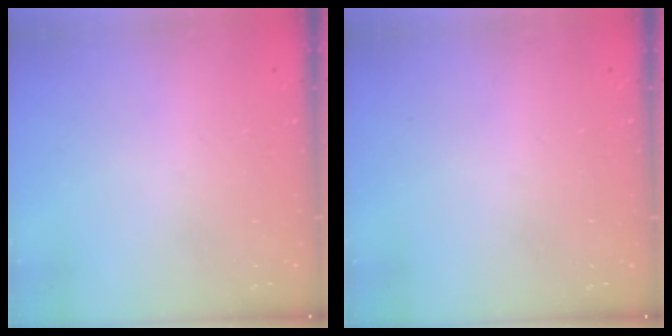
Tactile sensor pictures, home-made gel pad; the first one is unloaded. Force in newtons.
{"total": 0.0}